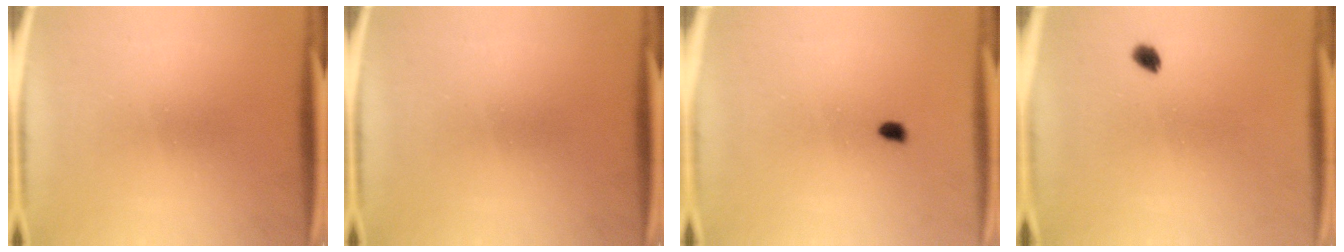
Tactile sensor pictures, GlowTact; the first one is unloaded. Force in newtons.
{"total": 0.0}
{"total": 0.8}
{"total": 1.7}